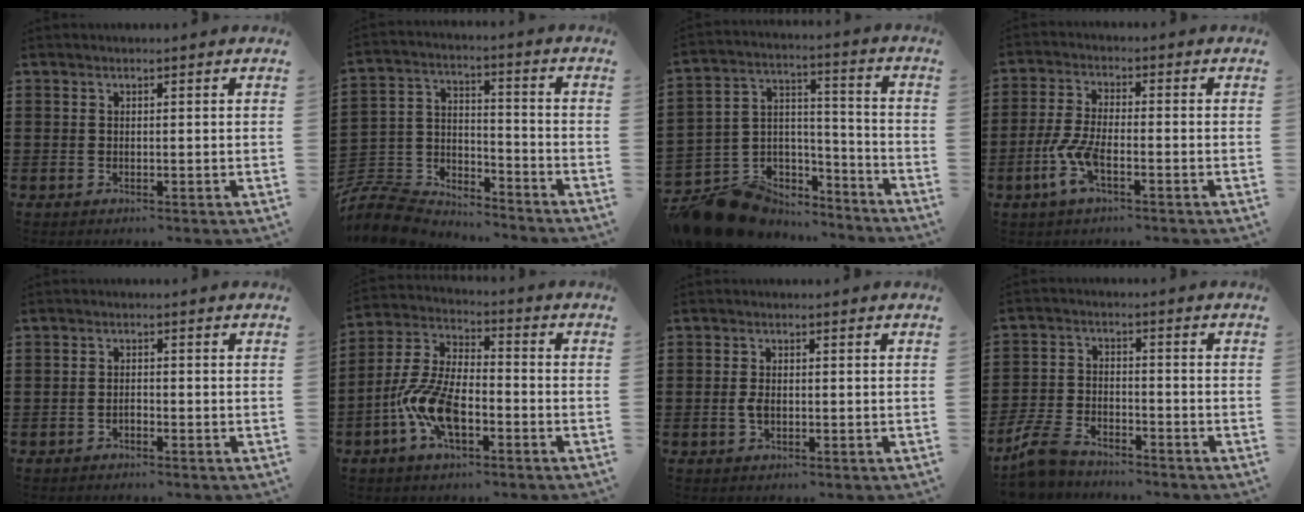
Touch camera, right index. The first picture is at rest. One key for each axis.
{"total": 8.9, "fx": -8.4, "fy": 2.2, "fz": 1.9, "tx": -0.058, "ty": 0.007, "tz": -0.171}
{"total": 11.6, "fx": -9.9, "fy": 5.8, "fz": 2.1, "tx": -0.063, "ty": 0.028, "tz": -0.183}
{"total": 6.1, "fx": -2.6, "fy": 1.9, "fz": 5.2, "tx": -0.137, "ty": -0.017, "tz": -0.055}
{"total": 1.0, "fx": -0.8, "fy": 0.3, "fz": 0.4, "tx": -0.011, "ty": -0.004, "tz": -0.016}
{"total": 10.3, "fx": -3.8, "fy": 4.7, "fz": 8.3, "tx": -0.201, "ty": -0.008, "tz": -0.074}
{"total": 2.0, "fx": -0.3, "fy": 1.0, "fz": 1.7, "tx": -0.040, "ty": -0.003, "tz": -0.007}
{"total": 6.1, "fx": -5.3, "fy": 1.7, "fz": 2.4, "tx": -0.072, "ty": -0.001, "tz": -0.109}